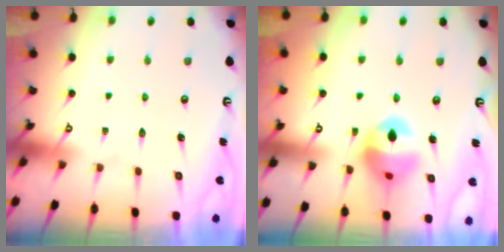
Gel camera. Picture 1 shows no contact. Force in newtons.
{"total": 12.8, "press": 12.7, "slide": 1.5}